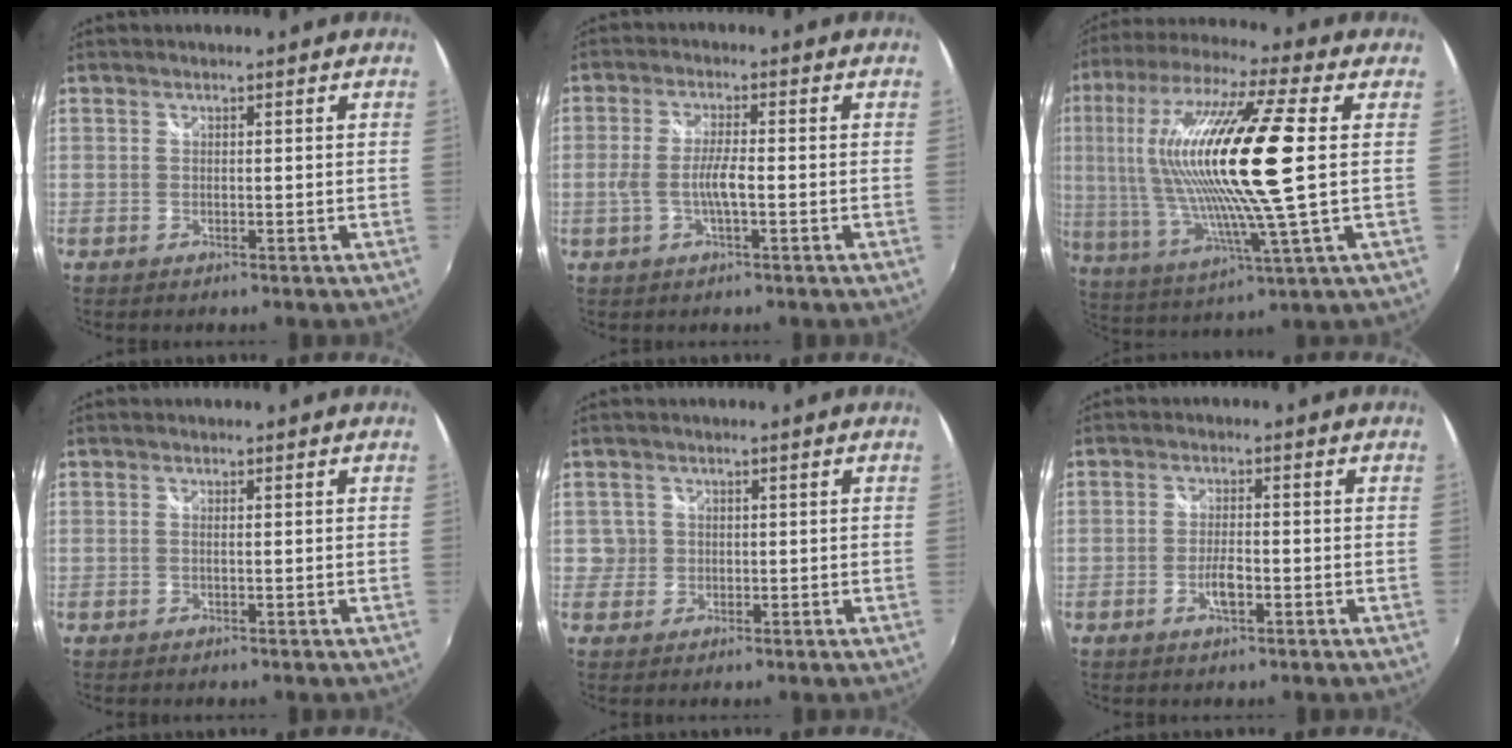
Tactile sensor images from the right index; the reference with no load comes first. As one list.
[{"total": 5.3, "force": [-1.2, 0.8, 5.1], "torque": [-0.102, -0.001, -0.022]}, {"total": 21.7, "force": [3.5, 2.9, 21.2], "torque": [-0.395, 0.006, 0.061]}, {"total": 0.6, "force": [-0.1, -0.1, 0.6], "torque": [-0.011, 0.001, -0.004]}, {"total": 2.8, "force": [0.3, 2.8, -0.1], "torque": [0.014, 0.014, 0.004]}, {"total": 3.6, "force": [-1.5, 1.2, 3.0], "torque": [-0.062, -0.001, -0.029]}]